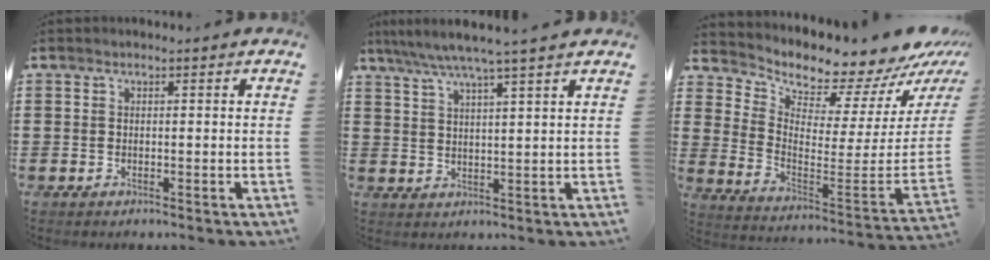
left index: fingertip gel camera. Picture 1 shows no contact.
{"total": 4.7, "force": [3.8, -0.3, 2.8], "torque": [-0.064, -0.014, 0.066]}
{"total": 5.2, "force": [5.1, 0.9, 0.3], "torque": [-0.030, -0.078, 0.079]}